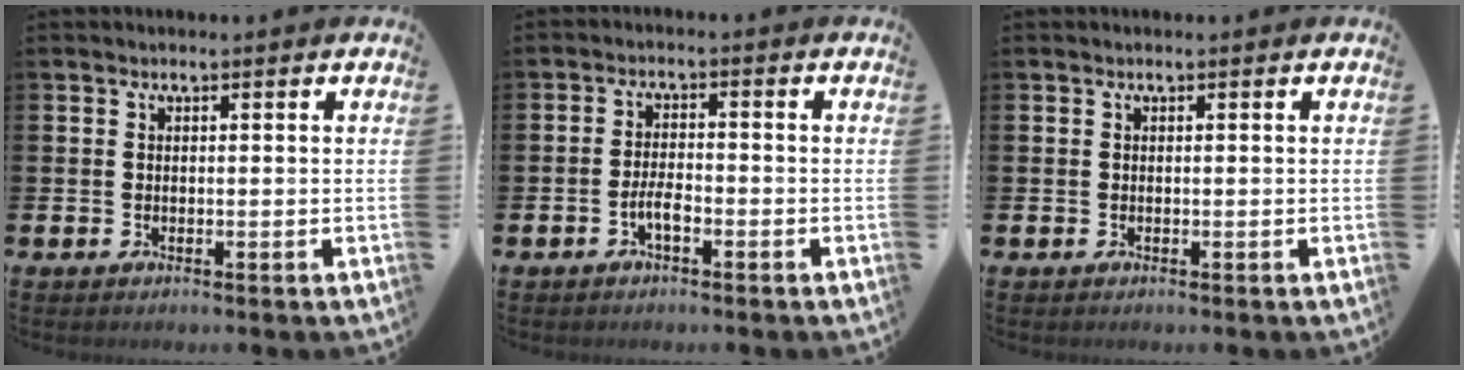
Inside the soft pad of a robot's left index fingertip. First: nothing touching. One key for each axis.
{"total": 2.7, "fx": -1.2, "fy": 0.9, "fz": 2.2, "tx": -0.049, "ty": 0.008, "tz": -0.023}
{"total": 0.0}